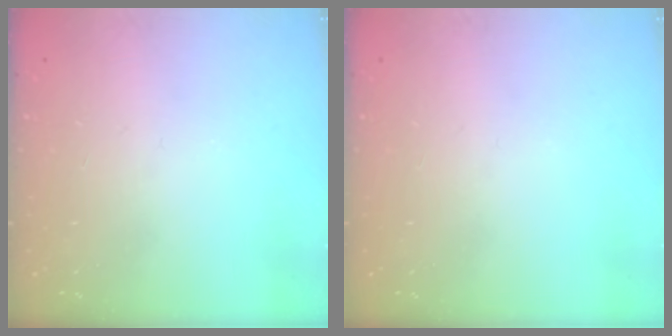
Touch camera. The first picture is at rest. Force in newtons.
{"total": 0.0}